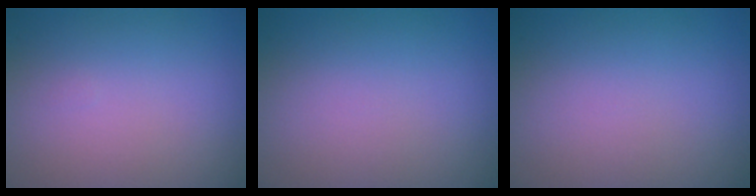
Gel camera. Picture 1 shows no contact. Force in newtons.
{"total": 0.0}
{"total": 0.0}